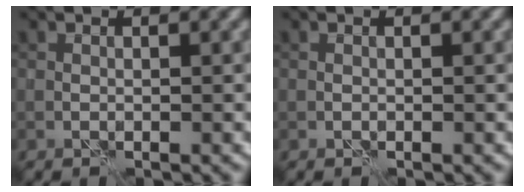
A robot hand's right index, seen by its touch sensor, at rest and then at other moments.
{"total": 0.0}